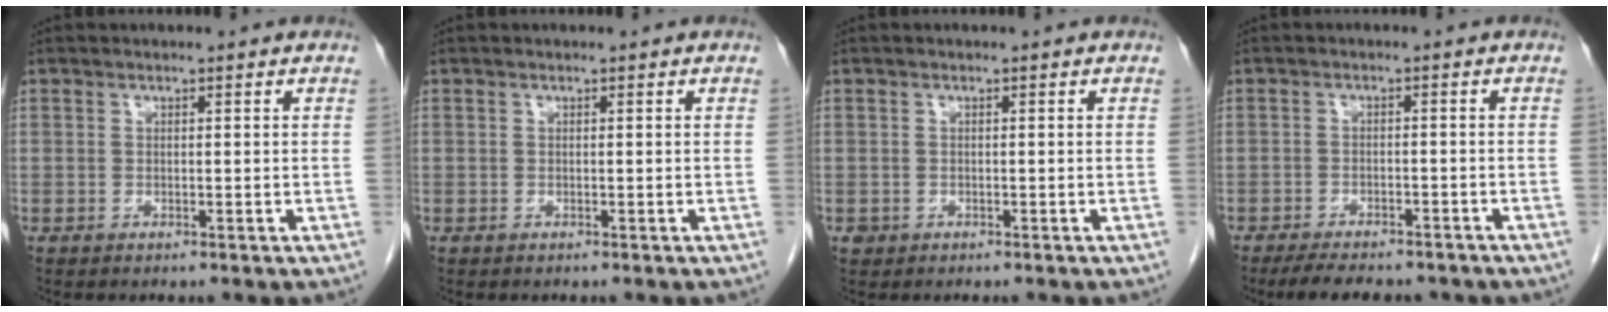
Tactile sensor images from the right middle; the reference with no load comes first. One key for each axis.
{"total": 0.0}
{"total": 0.6, "fx": -0.3, "fy": 0.5, "fz": 0.1, "tx": -0.003, "ty": 0.004, "tz": -0.004}
{"total": 9.8, "fx": -8.2, "fy": 2.9, "fz": 4.3, "tx": -0.061, "ty": -0.003, "tz": -0.110}